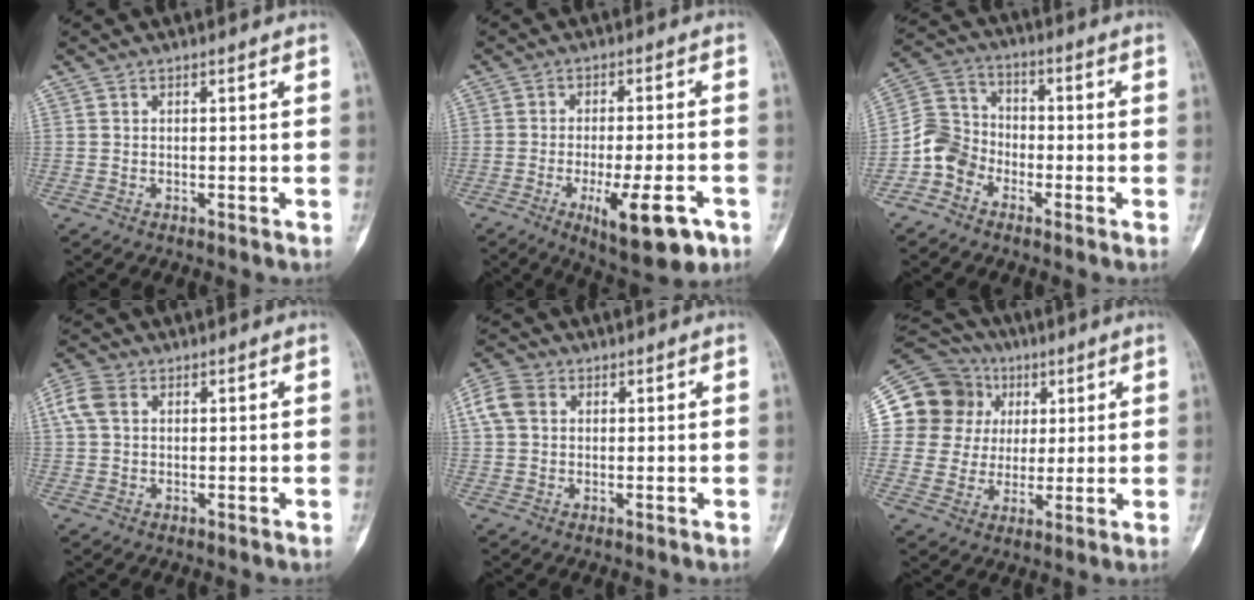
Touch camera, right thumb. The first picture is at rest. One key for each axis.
{"total": 12.6, "fx": -5.6, "fy": 3.8, "fz": 10.6, "tx": -0.153, "ty": 0.008, "tz": -0.075}
{"total": 7.6, "fx": -3.7, "fy": 6.4, "fz": 2.0, "tx": -0.028, "ty": 0.041, "tz": -0.084}
{"total": 4.8, "fx": 1.4, "fy": 3.3, "fz": 3.1, "tx": -0.082, "ty": 0.015, "tz": 0.027}
{"total": 5.7, "fx": 1.5, "fy": 4.4, "fz": 3.3, "tx": -0.070, "ty": 0.016, "tz": 0.025}
{"total": 17.7, "fx": 4.9, "fy": 16.4, "fz": 4.4, "tx": -0.056, "ty": 0.042, "tz": 0.100}